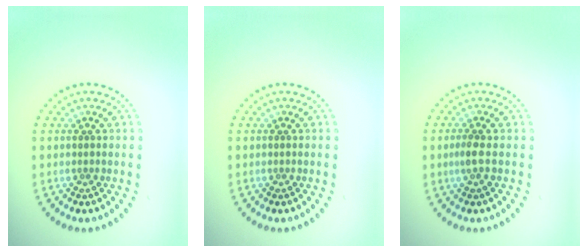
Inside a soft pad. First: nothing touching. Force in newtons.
{"total": 0.0}
{"total": 1.2, "press": 1.0, "slide": 0.7}